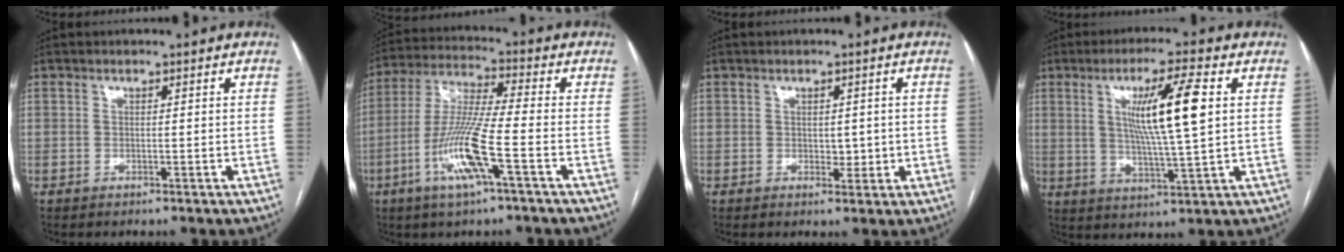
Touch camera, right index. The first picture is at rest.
{"total": 12.1, "force": [-4.6, 0.3, 11.2], "torque": [-0.234, -0.006, -0.093]}
{"total": 2.5, "force": [0.1, 1.6, 2.0], "torque": [-0.024, 0.002, 0.009]}
{"total": 11.0, "force": [2.6, -0.1, 10.7], "torque": [-0.188, -0.004, 0.045]}